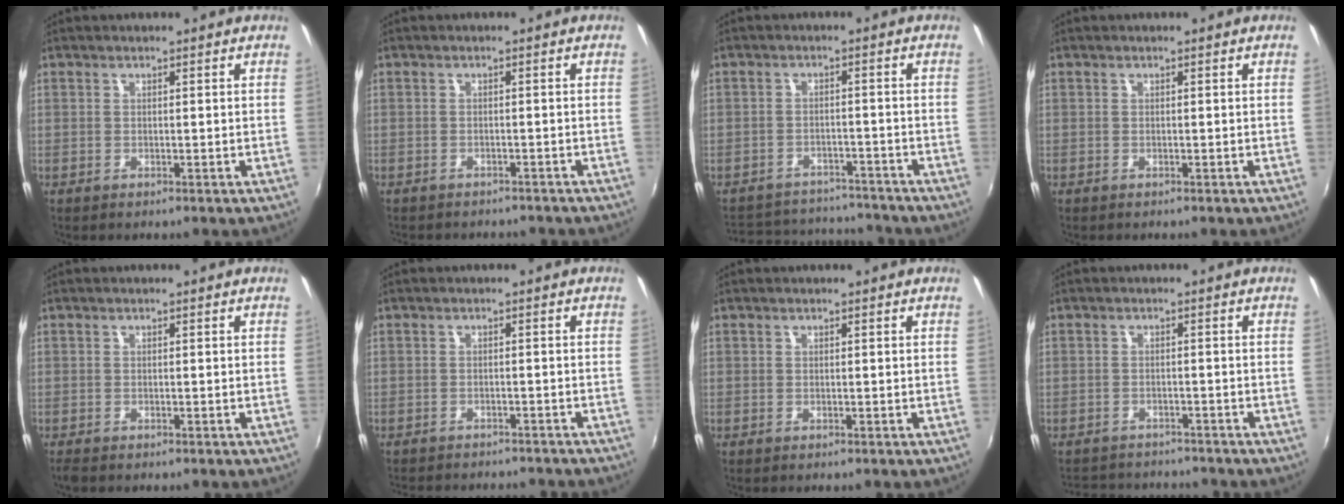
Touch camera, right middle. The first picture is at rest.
{"total": 5.1, "force": [-4.6, 1.6, 1.6], "torque": [-0.039, -0.015, -0.061]}
{"total": 12.8, "force": [-11.3, 5.0, 3.2], "torque": [-0.084, 0.031, -0.150]}
{"total": 0.0}
{"total": 1.4, "force": [-1.2, 0.4, 0.6], "torque": [-0.015, -0.008, -0.021]}
{"total": 9.3, "force": [-8.4, 2.1, 3.3], "torque": [-0.076, -0.016, -0.115]}
{"total": 0.0}
{"total": 7.6, "force": [-6.9, 2.7, 1.5], "torque": [-0.045, 0.011, -0.102]}